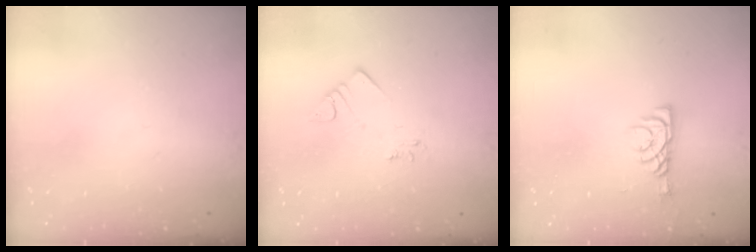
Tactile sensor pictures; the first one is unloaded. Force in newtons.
{"total": 4.1, "press": 4.0, "slide": 0.7}
{"total": 6.0, "press": 6.0, "slide": 0.7}